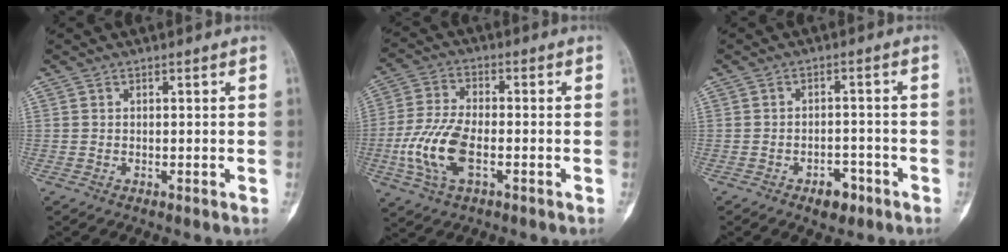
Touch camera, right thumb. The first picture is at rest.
{"total": 11.1, "force": [-2.9, 5.3, 9.3], "torque": [-0.208, 0.010, -0.057]}
{"total": 4.5, "force": [-2.7, 2.6, 2.6], "torque": [-0.023, 0.020, -0.036]}